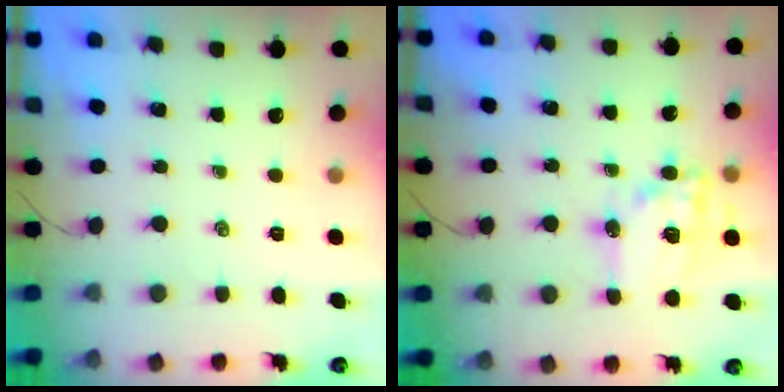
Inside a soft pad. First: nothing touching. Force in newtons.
{"total": 15.3, "press": 15.2, "slide": 2.1}